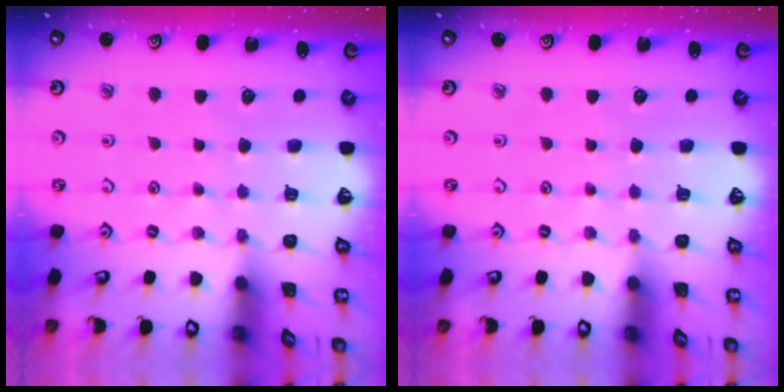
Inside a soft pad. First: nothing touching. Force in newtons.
{"total": 0.0}